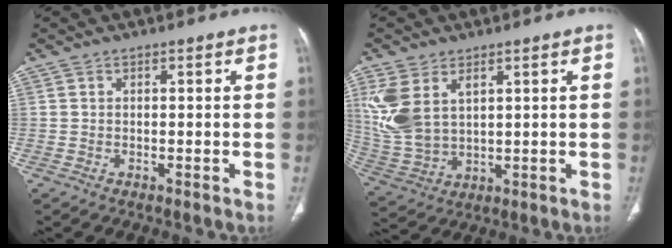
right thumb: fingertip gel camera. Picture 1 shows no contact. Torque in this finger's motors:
{"motor_torque": [1.14, 2.20, 1.15, 0.80, 0.18]}